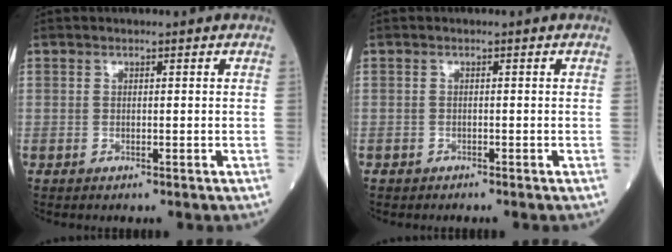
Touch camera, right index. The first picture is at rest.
{"total": 0.5, "force": [-0.4, 0.3, 0.0], "torque": [-0.010, 0.000, -0.011]}